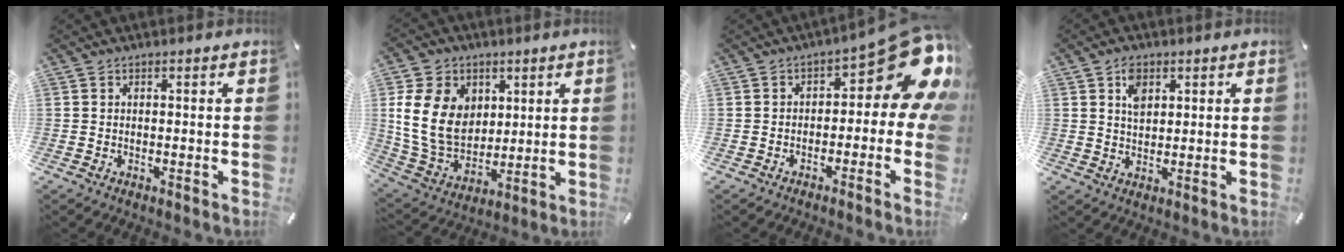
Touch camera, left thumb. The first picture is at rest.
{"total": 15.1, "force": [3.4, 12.4, 8.0], "torque": [-0.179, -0.007, 0.065]}
{"total": 14.2, "force": [5.2, 6.7, 11.4], "torque": [-0.132, -0.047, 0.084]}
{"total": 4.8, "force": [2.0, 3.3, 2.9], "torque": [-0.049, 0.000, 0.033]}